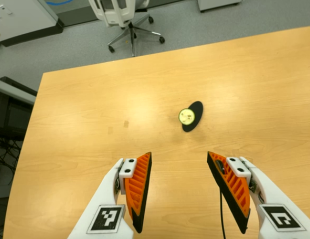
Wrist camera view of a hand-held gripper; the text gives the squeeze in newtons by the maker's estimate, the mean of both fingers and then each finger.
{"total": 0.0}